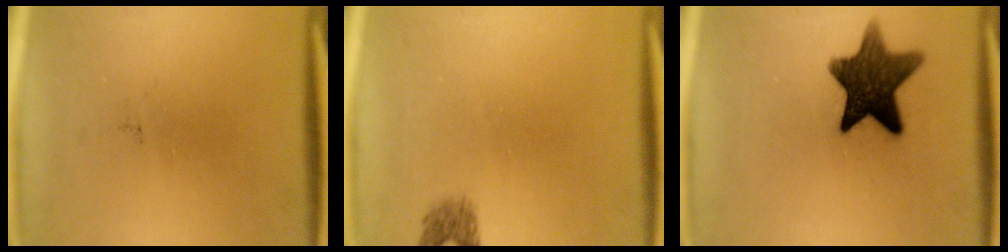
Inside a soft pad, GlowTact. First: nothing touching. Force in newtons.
{"total": 1.6}
{"total": 12.3}